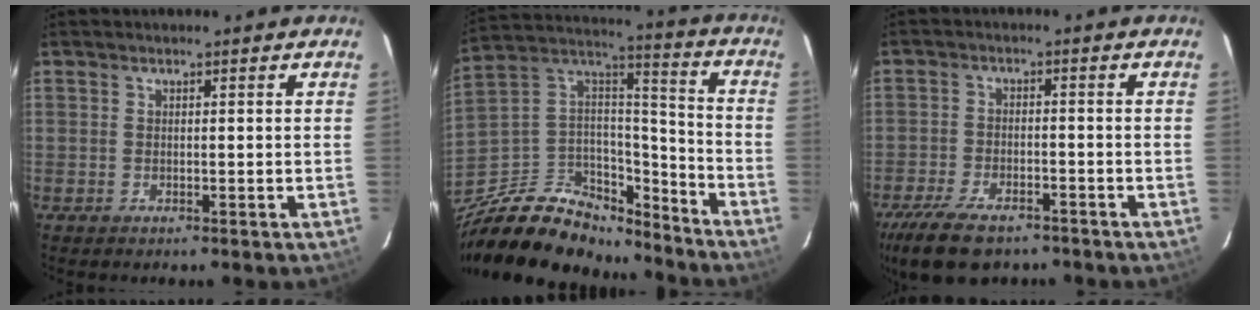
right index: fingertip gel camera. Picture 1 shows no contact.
{"total": 25.8, "force": [-19.1, 12.6, 11.8], "torque": [-0.258, 0.044, -0.300]}
{"total": 12.7, "force": [-9.4, 5.2, 6.8], "torque": [-0.164, -0.028, -0.161]}